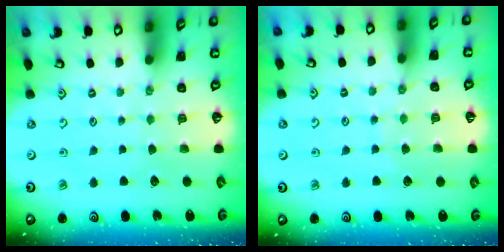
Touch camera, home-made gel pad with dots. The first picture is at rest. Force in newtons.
{"total": 5.7, "press": 5.7, "slide": 0.5}